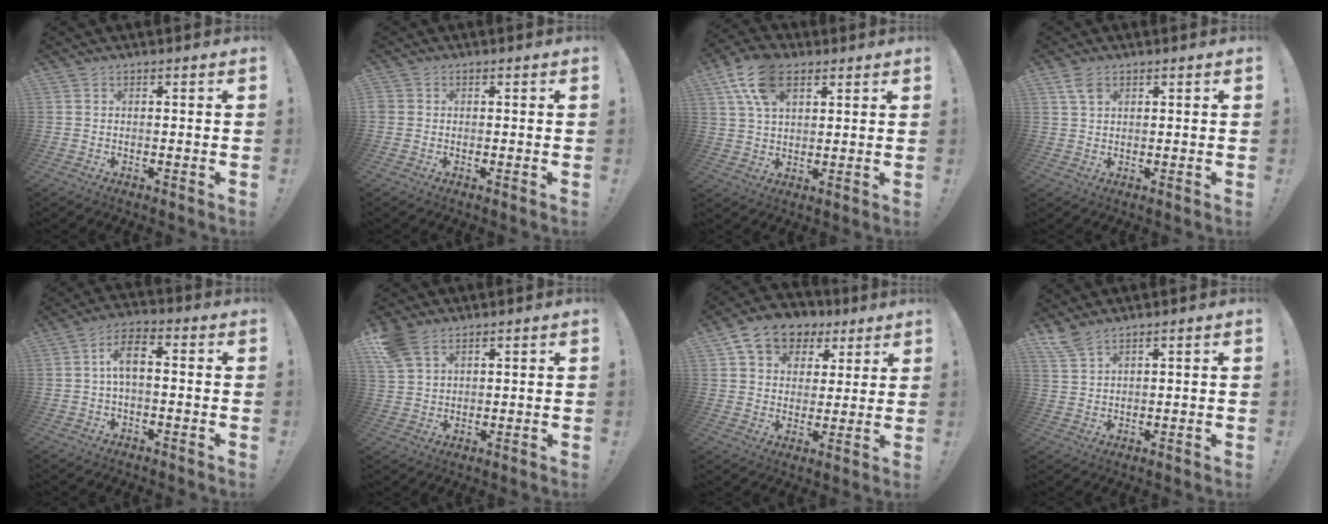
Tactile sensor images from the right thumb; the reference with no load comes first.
{"total": 1.2, "force": [-0.1, 1.1, 0.5], "torque": [-0.010, 0.004, 0.000]}
{"total": 13.2, "force": [6.4, 7.7, 8.6], "torque": [-0.157, -0.012, 0.117]}
{"total": 4.0, "force": [2.2, 2.3, 2.5], "torque": [-0.050, 0.000, 0.042]}
{"total": 6.6, "force": [0.2, 2.8, 6.0], "torque": [-0.115, 0.006, 0.005]}
{"total": 8.1, "force": [4.8, 5.0, 4.2], "torque": [-0.083, -0.013, 0.096]}
{"total": 12.1, "force": [6.8, 8.9, 4.7], "torque": [-0.078, -0.032, 0.134]}
{"total": 4.8, "force": [4.0, 1.1, 2.4], "torque": [-0.056, -0.017, 0.077]}